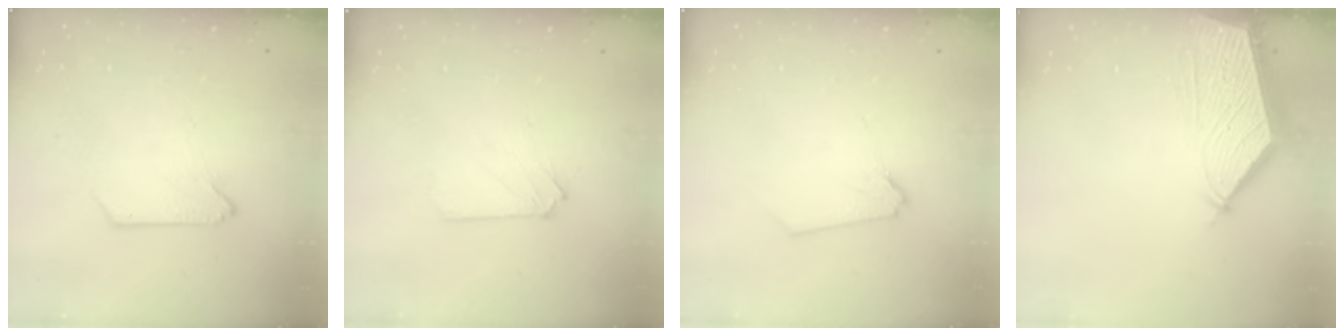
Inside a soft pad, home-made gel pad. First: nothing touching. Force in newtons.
{"total": 0.8, "press": 0.8, "slide": 0.2}
{"total": 0.0}
{"total": 5.8, "press": 5.8, "slide": 0.4}